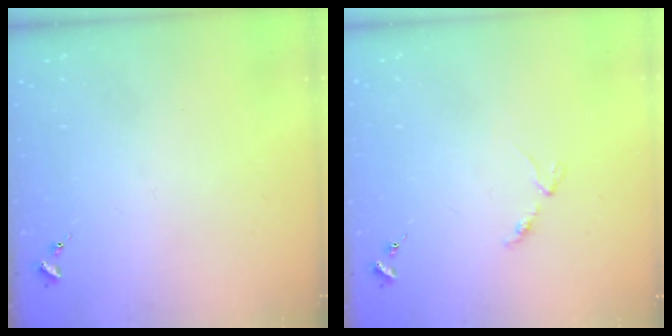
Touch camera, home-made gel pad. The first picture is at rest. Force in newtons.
{"total": 3.4, "press": 3.4, "slide": 0.5}